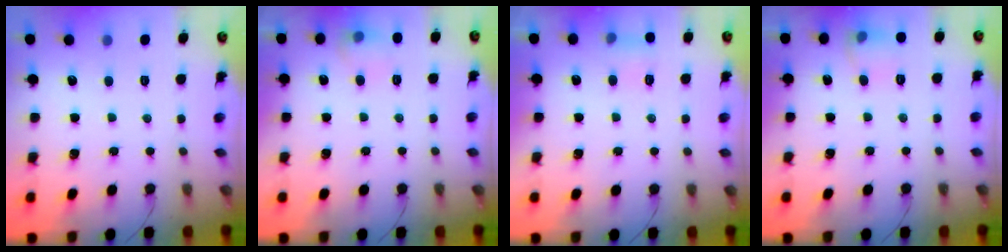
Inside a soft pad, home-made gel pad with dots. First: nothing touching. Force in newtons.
{"total": 7.6, "press": 7.5, "slide": 1.4}
{"total": 5.6, "press": 5.4, "slide": 1.7}
{"total": 6.8, "press": 6.7, "slide": 1.0}